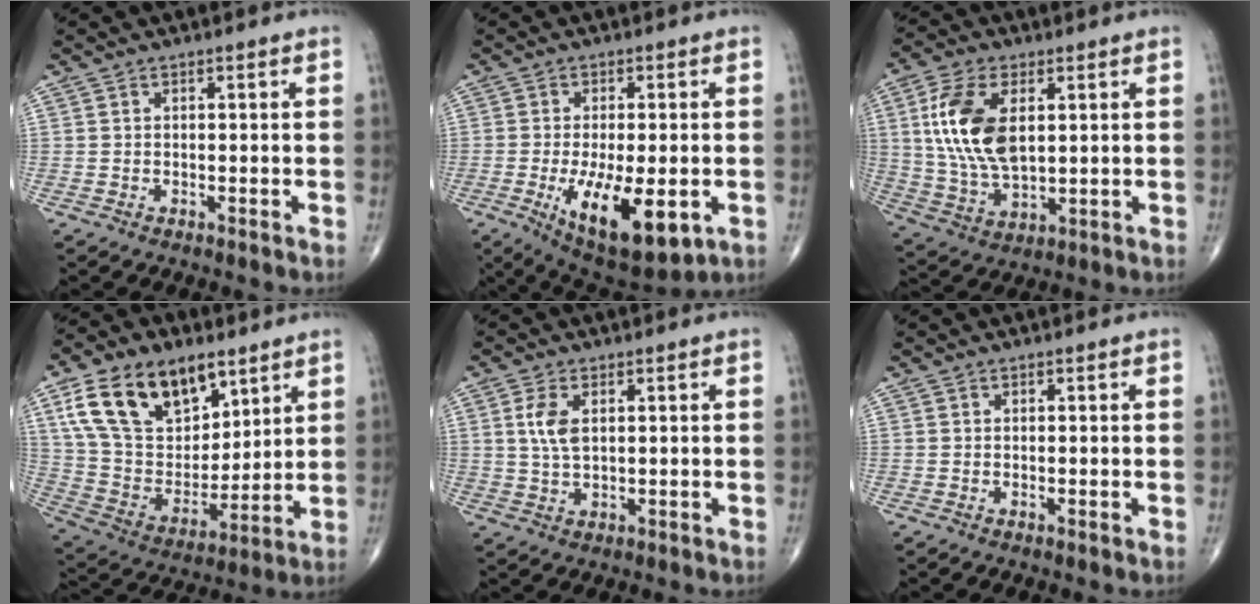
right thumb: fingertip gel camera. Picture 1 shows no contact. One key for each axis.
{"total": 15.2, "fx": -4.5, "fy": 6.2, "fz": 13.1, "tx": -0.212, "ty": -0.019, "tz": -0.053}
{"total": 14.4, "fx": 3.3, "fy": 7.8, "fz": 11.7, "tx": -0.234, "ty": -0.010, "tz": 0.068}
{"total": 22.4, "fx": 11.6, "fy": 13.5, "fz": 13.7, "tx": -0.216, "ty": -0.032, "tz": 0.214}
{"total": 4.9, "fx": 1.3, "fy": 2.6, "fz": 4.0, "tx": -0.088, "ty": -0.004, "tz": 0.026}
{"total": 0.0}